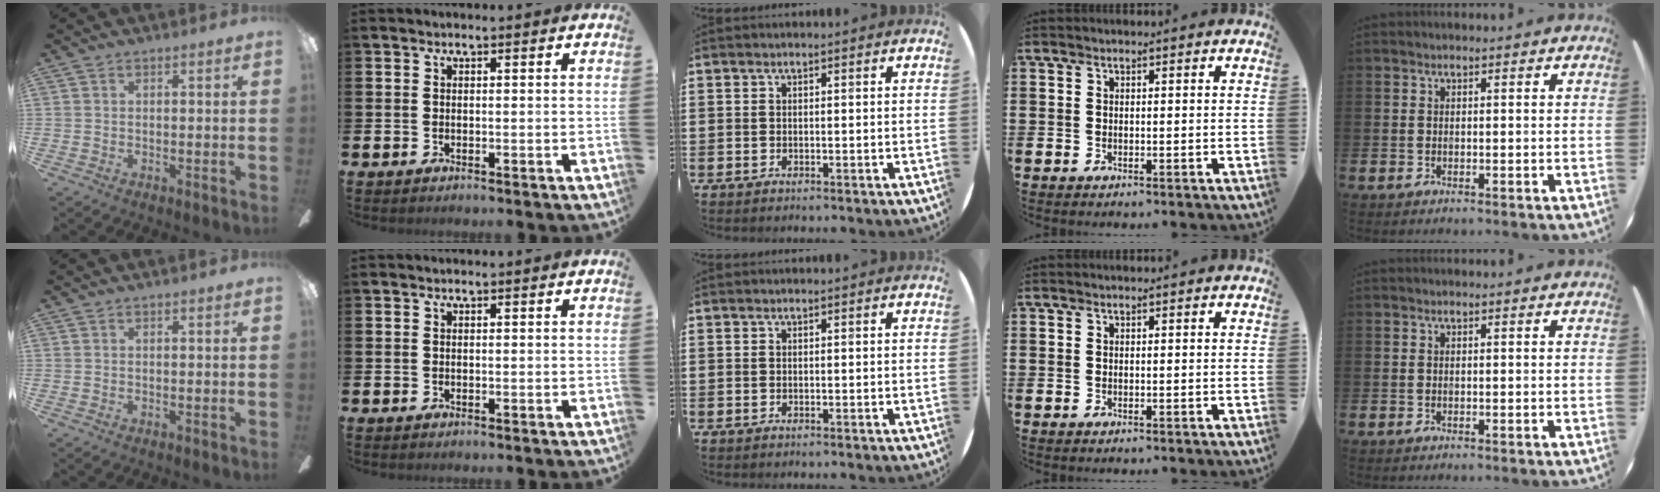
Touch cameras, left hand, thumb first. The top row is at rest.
{}